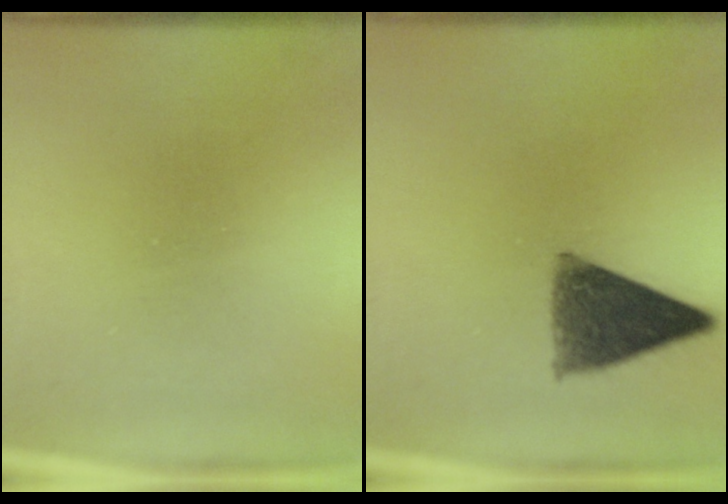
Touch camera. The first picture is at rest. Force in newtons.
{"total": 10.1}